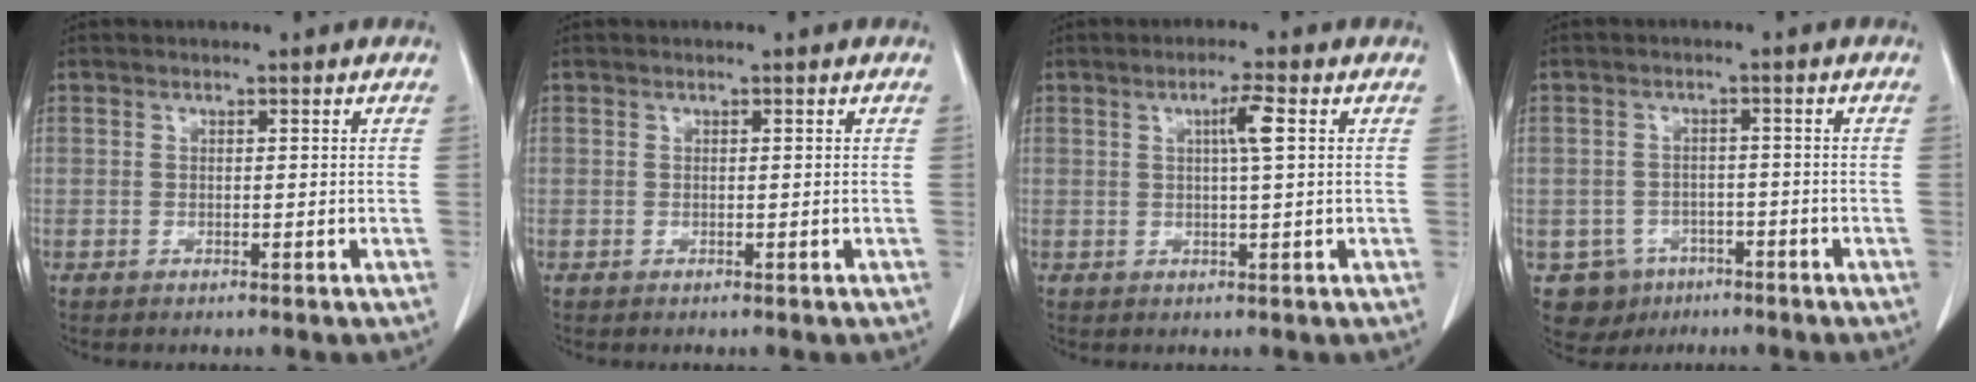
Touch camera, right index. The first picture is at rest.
{"total": 0.0}
{"total": 3.4, "force": [0.9, -0.3, 3.3], "torque": [-0.057, 0.002, 0.014]}
{"total": 5.7, "force": [-3.1, 4.7, 0.5], "torque": [-0.006, 0.009, -0.041]}